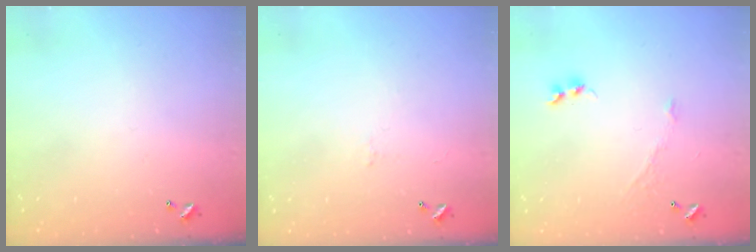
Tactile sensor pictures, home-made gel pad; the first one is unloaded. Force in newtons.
{"total": 0.6, "press": 0.2, "slide": 0.6}
{"total": 2.9, "press": 2.8, "slide": 0.5}